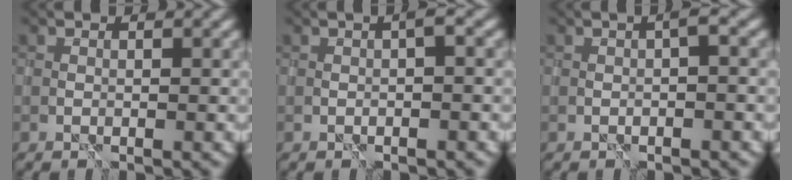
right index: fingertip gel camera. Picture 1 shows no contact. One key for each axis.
{"total": 1.4, "fx": -0.1, "fy": 0.1, "fz": 1.4, "tx": -0.022, "ty": 0.005, "tz": -0.002}
{"total": 1.5, "fx": -0.2, "fy": 0.1, "fz": 1.5, "tx": -0.023, "ty": 0.005, "tz": -0.003}